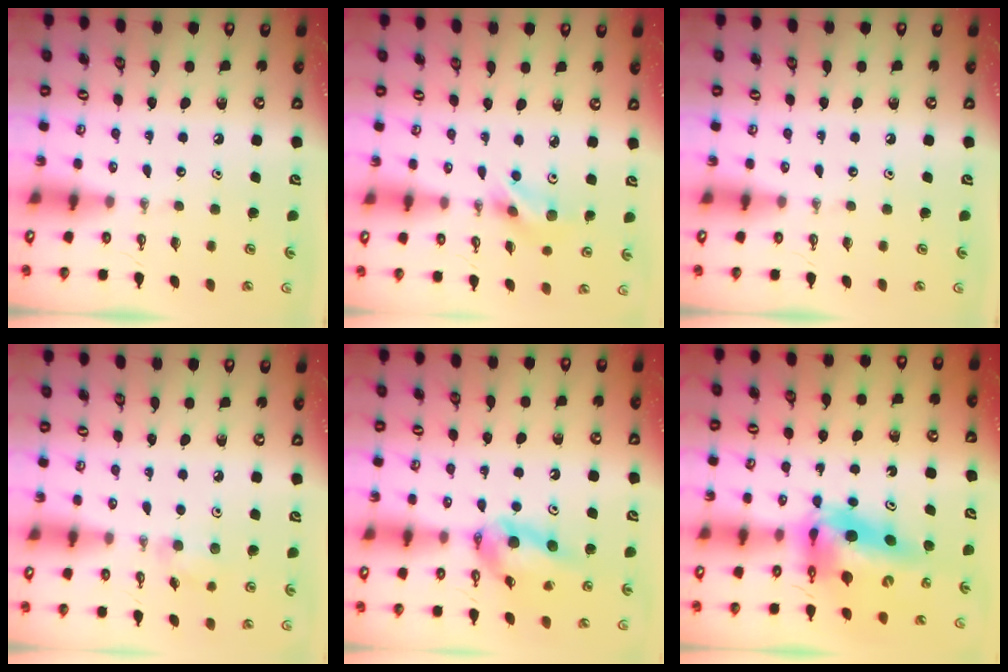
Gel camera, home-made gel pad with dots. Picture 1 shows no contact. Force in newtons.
{"total": 6.7, "press": 5.0, "slide": 4.4}
{"total": 0.0}
{"total": 6.3, "press": 6.2, "slide": 1.3}
{"total": 10.9, "press": 10.9, "slide": 1.2}
{"total": 12.2, "press": 12.2, "slide": 1.2}